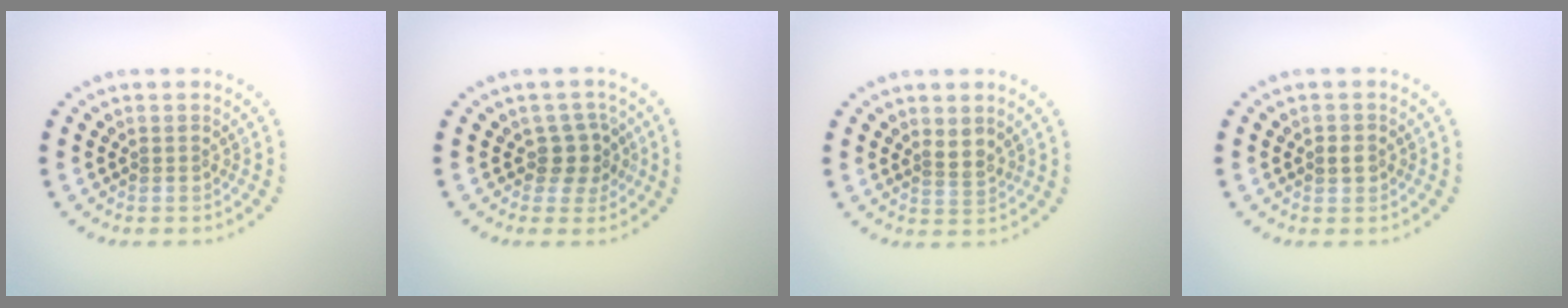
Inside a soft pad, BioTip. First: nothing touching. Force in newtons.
{"total": 2.4, "press": 2.0, "slide": 1.4}
{"total": 1.7, "press": 1.3, "slide": 1.1}
{"total": 1.1, "press": 1.0, "slide": 0.3}